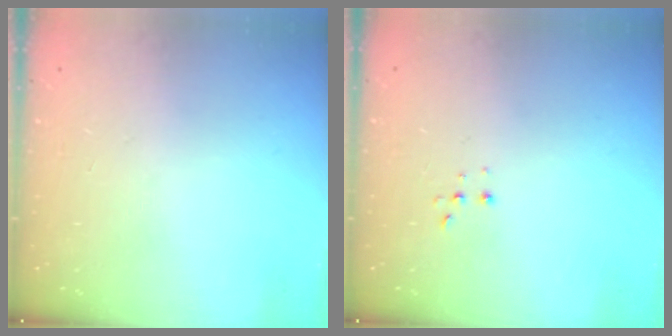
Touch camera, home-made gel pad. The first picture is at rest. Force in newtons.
{"total": 2.2, "press": 2.2, "slide": 0.5}